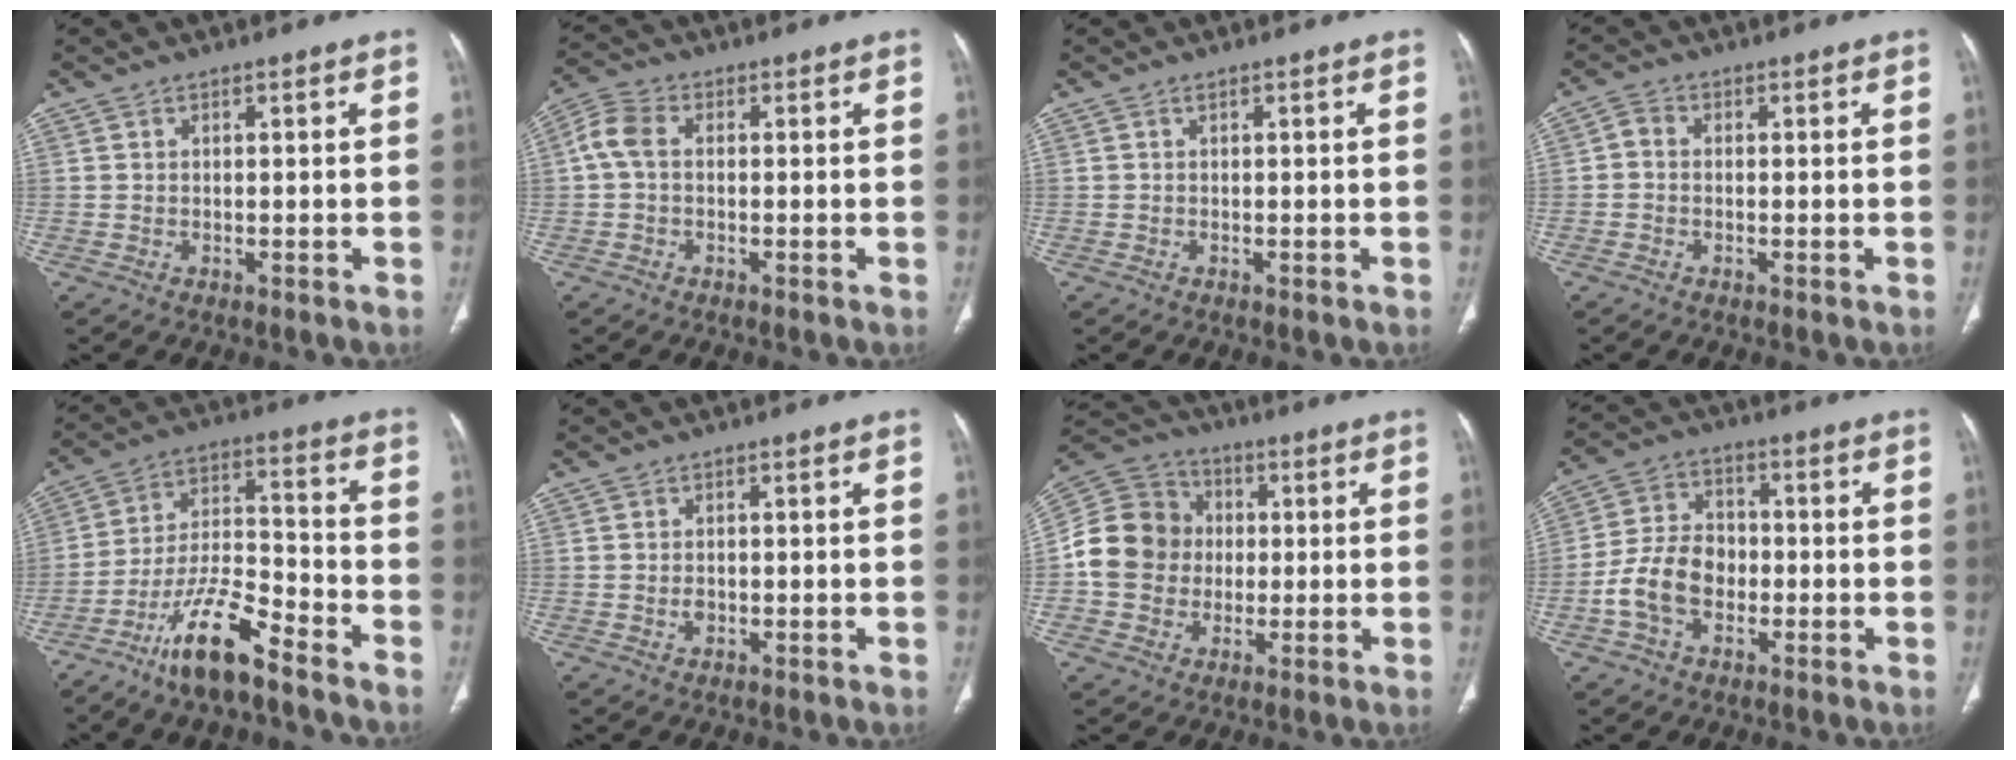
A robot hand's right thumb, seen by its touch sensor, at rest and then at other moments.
{"total": 4.9, "force": [0.3, 3.3, 3.6], "torque": [-0.081, 0.014, -0.002]}
{"total": 0.0}
{"total": 2.1, "force": [-0.4, 1.5, 1.3], "torque": [-0.020, 0.006, -0.017]}
{"total": 13.5, "force": [-9.6, 3.4, 8.8], "torque": [-0.167, 0.066, -0.179]}
{"total": 1.4, "force": [-0.2, 1.0, 0.9], "torque": [-0.014, 0.001, -0.003]}
{"total": 13.9, "force": [-0.5, 12.5, 6.0], "torque": [-0.101, 0.029, -0.013]}
{"total": 10.2, "force": [-2.6, 7.4, 6.6], "torque": [-0.117, 0.031, -0.055]}